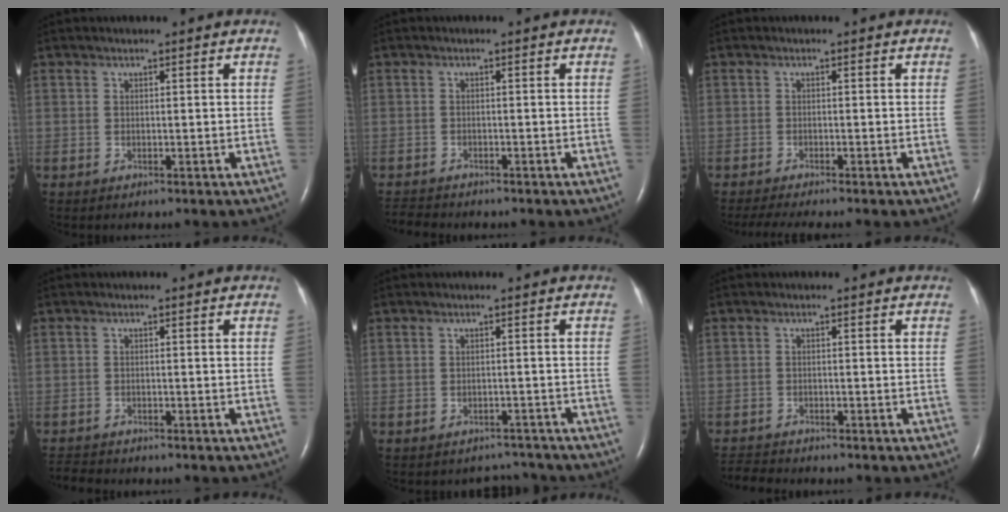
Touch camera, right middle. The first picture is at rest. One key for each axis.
{"total": 2.7, "fx": -2.7, "fy": 0.4, "fz": 0.2, "tx": -0.004, "ty": -0.013, "tz": -0.045}
{"total": 4.8, "fx": -4.1, "fy": -0.5, "fz": 2.4, "tx": -0.036, "ty": -0.013, "tz": -0.067}
{"total": 2.9, "fx": -2.8, "fy": 0.4, "fz": 0.2, "tx": -0.004, "ty": -0.013, "tz": -0.047}
{"total": 2.7, "fx": -2.5, "fy": 0.8, "fz": -0.9, "tx": 0.013, "ty": 0.008, "tz": -0.033}
{"total": 3.5, "fx": -3.4, "fy": 0.2, "fz": 0.2, "tx": -0.003, "ty": -0.015, "tz": -0.059}